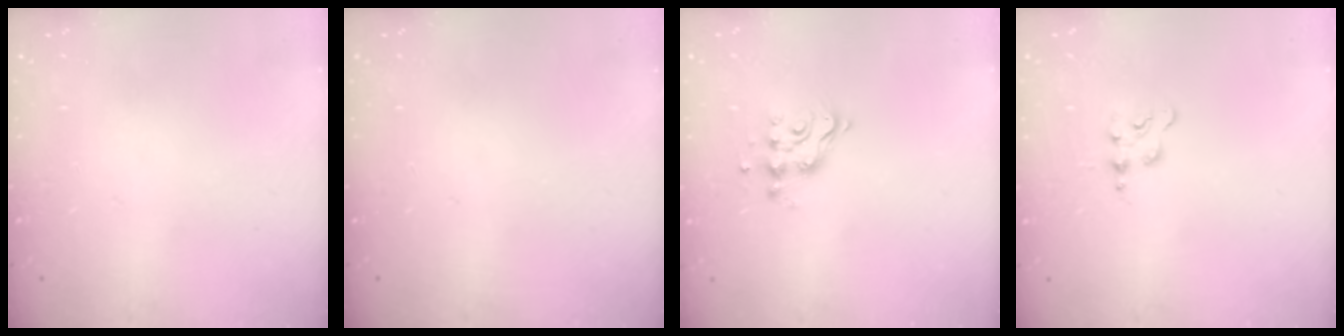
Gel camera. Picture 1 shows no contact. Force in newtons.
{"total": 0.0}
{"total": 8.0, "press": 8.0, "slide": 0.5}
{"total": 2.9, "press": 2.9, "slide": 0.4}